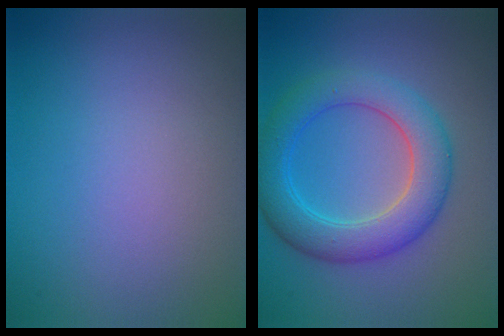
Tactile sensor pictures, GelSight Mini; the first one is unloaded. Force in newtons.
{"total": 5.8, "press": 5.8, "slide": 0.2}